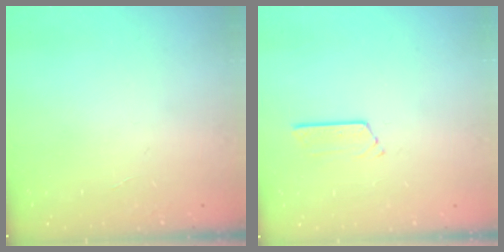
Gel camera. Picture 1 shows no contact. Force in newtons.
{"total": 2.6, "press": 2.6, "slide": 0.2}